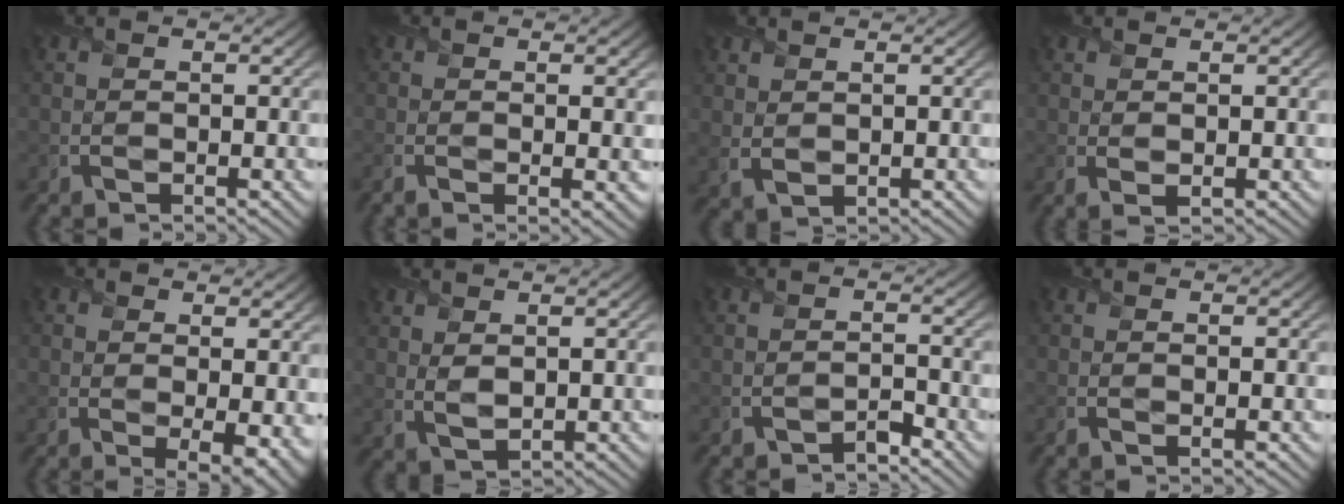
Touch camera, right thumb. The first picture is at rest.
{"total": 3.9, "force": [-0.2, 1.0, 3.8], "torque": [-0.060, -0.005, -0.004]}
{"total": 1.9, "force": [1.2, 1.1, 1.1], "torque": [-0.028, -0.003, 0.031]}
{"total": 1.2, "force": [0.5, 0.4, 1.1], "torque": [-0.023, -0.003, 0.013]}
{"total": 5.3, "force": [0.3, 2.5, 4.7], "torque": [-0.069, -0.017, 0.016]}
{"total": 2.6, "force": [1.3, 1.3, 1.8], "torque": [-0.049, -0.004, 0.031]}
{"total": 1.7, "force": [-1.5, 0.3, 0.7], "torque": [-0.009, 0.005, -0.029]}
{"total": 0.9, "force": [-0.1, 0.0, 0.9], "torque": [-0.016, -0.001, -0.003]}